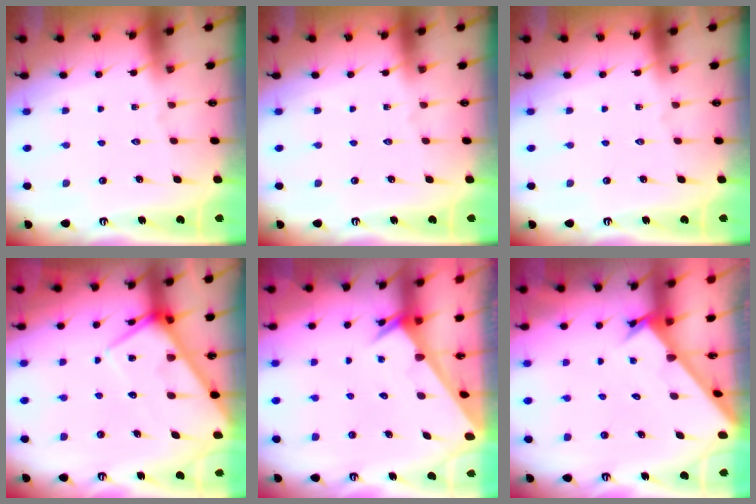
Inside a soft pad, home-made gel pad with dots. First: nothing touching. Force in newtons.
{"total": 0.0}
{"total": 0.0}
{"total": 8.1, "press": 8.1, "slide": 0.7}
{"total": 2.5, "press": 2.5, "slide": 0.1}
{"total": 2.2, "press": 2.2, "slide": 0.1}